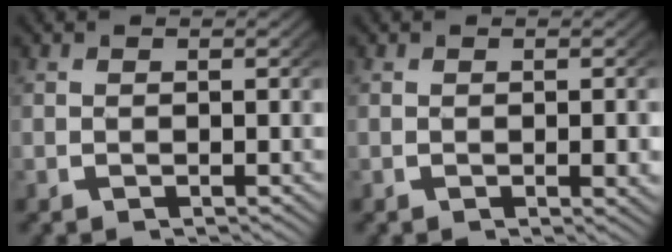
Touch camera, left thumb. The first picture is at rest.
{"total": 0.9, "force": [0.1, 0.2, 0.9], "torque": [-0.014, -0.002, 0.003]}